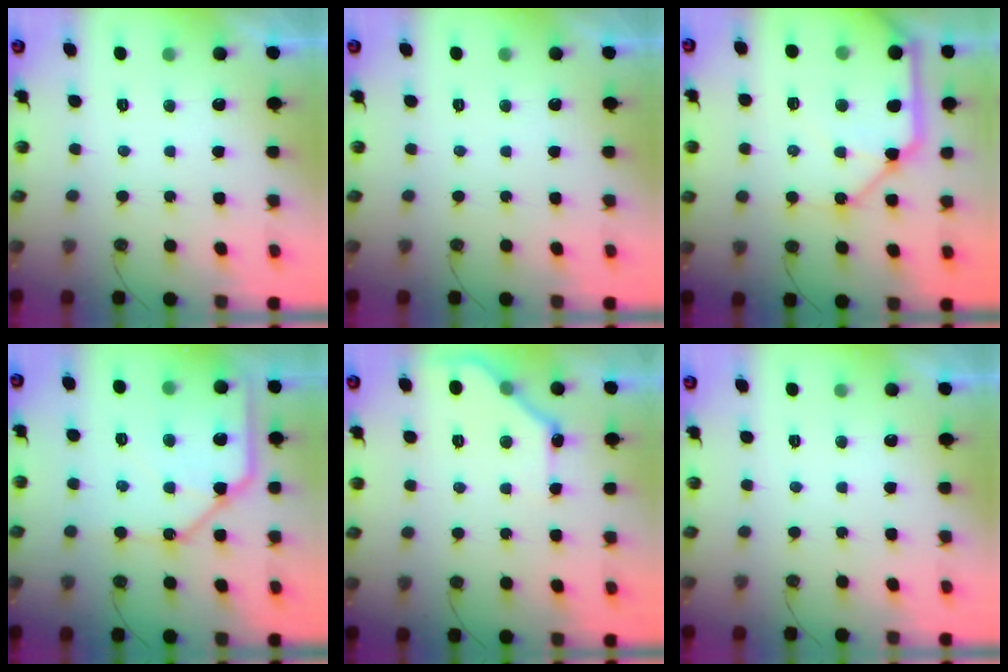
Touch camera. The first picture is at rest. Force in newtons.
{"total": 0.0}
{"total": 17.1, "press": 17.0, "slide": 1.9}
{"total": 14.1, "press": 14.0, "slide": 1.9}
{"total": 9.4, "press": 9.4, "slide": 0.5}
{"total": 0.0}